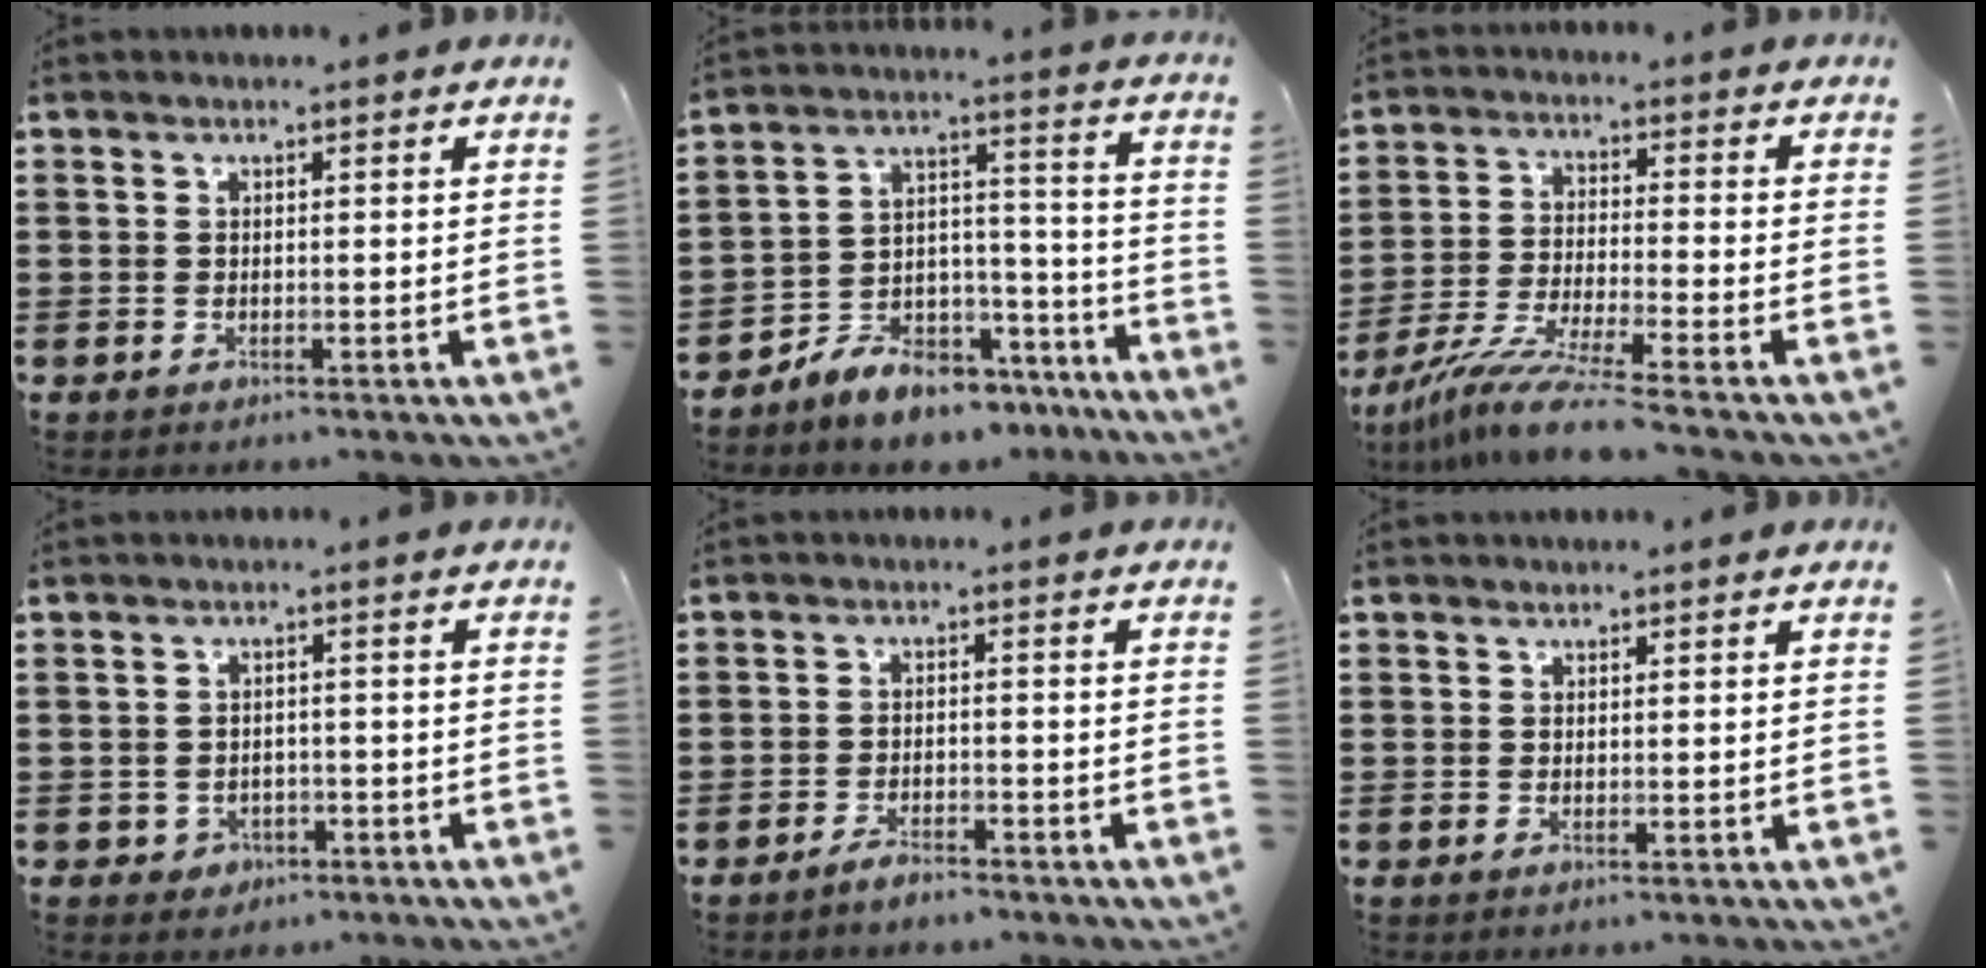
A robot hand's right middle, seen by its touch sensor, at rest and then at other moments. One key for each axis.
{"total": 7.6, "fx": -7.2, "fy": 2.5, "fz": 1.0, "tx": -0.013, "ty": 0.027, "tz": -0.139}
{"total": 8.2, "fx": -7.0, "fy": -0.1, "fz": 4.3, "tx": -0.088, "ty": -0.010, "tz": -0.136}
{"total": 1.8, "fx": -1.3, "fy": 1.3, "fz": 0.3, "tx": -0.013, "ty": 0.001, "tz": -0.030}
{"total": 2.4, "fx": -2.2, "fy": 0.5, "fz": 0.8, "tx": -0.016, "ty": 0.005, "tz": -0.044}
{"total": 0.0}